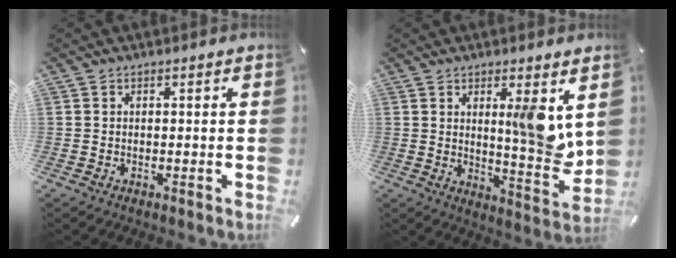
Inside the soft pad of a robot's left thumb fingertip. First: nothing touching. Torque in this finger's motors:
{"motor_torque": [1.48, 2.40, 1.37, -1.17, 0.47]}